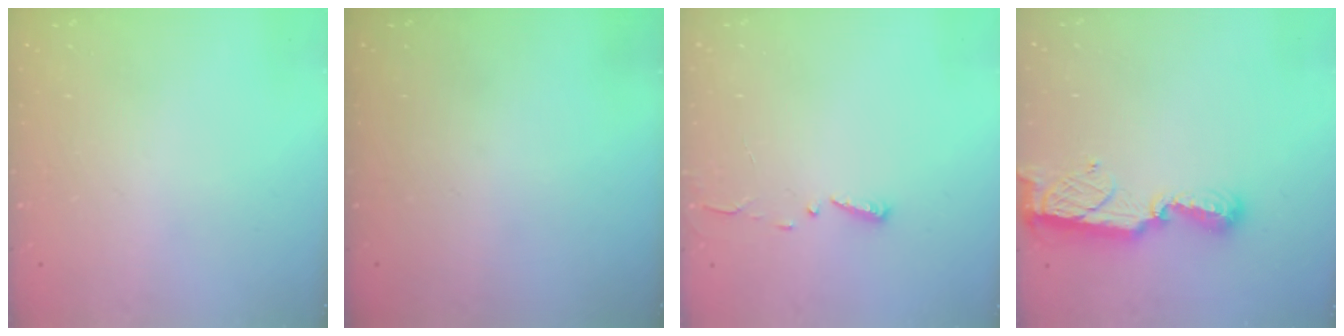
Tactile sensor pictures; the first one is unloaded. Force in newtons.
{"total": 0.0}
{"total": 3.0, "press": 2.9, "slide": 0.3}
{"total": 8.5, "press": 8.4, "slide": 0.2}